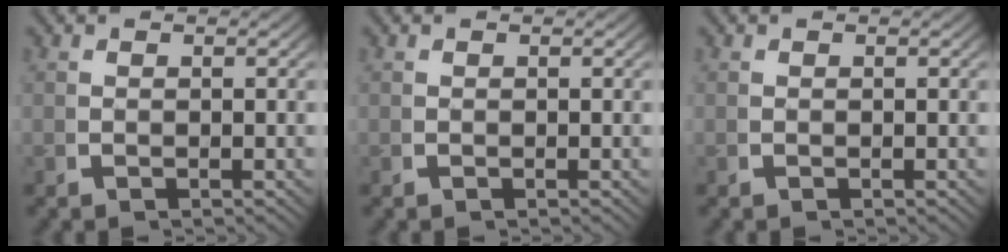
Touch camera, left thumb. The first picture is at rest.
{"total": 0.0}
{"total": 0.0}